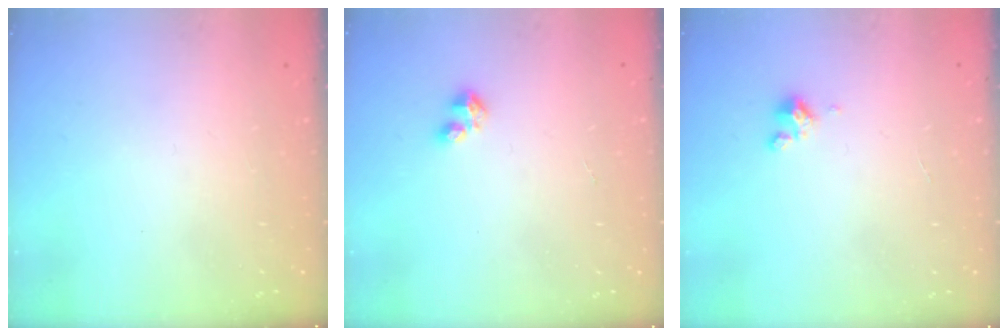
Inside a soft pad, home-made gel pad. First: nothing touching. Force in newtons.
{"total": 2.7, "press": 2.7, "slide": 0.4}
{"total": 1.2, "press": 1.2, "slide": 0.2}